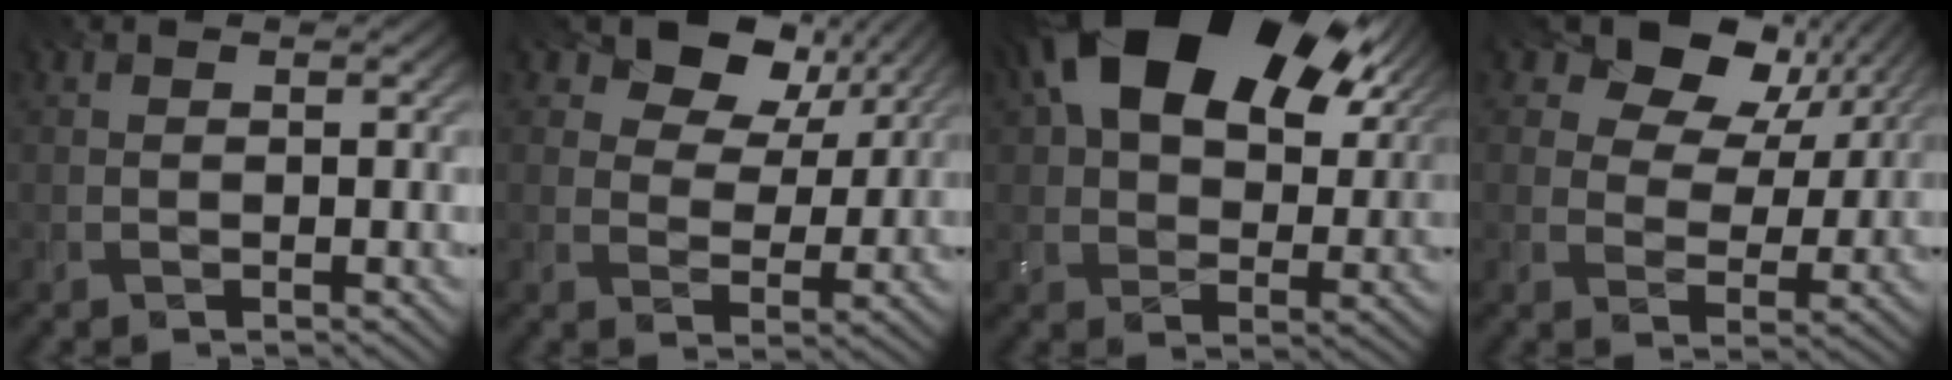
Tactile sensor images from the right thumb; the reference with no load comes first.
{"total": 9.1, "force": [5.8, 5.8, 4.1], "torque": [-0.089, 0.006, 0.089]}
{"total": 20.4, "force": [10.0, 12.2, 12.9], "torque": [-0.235, 0.044, 0.169]}
{"total": 12.1, "force": [7.5, 7.5, 5.8], "torque": [-0.120, 0.021, 0.109]}